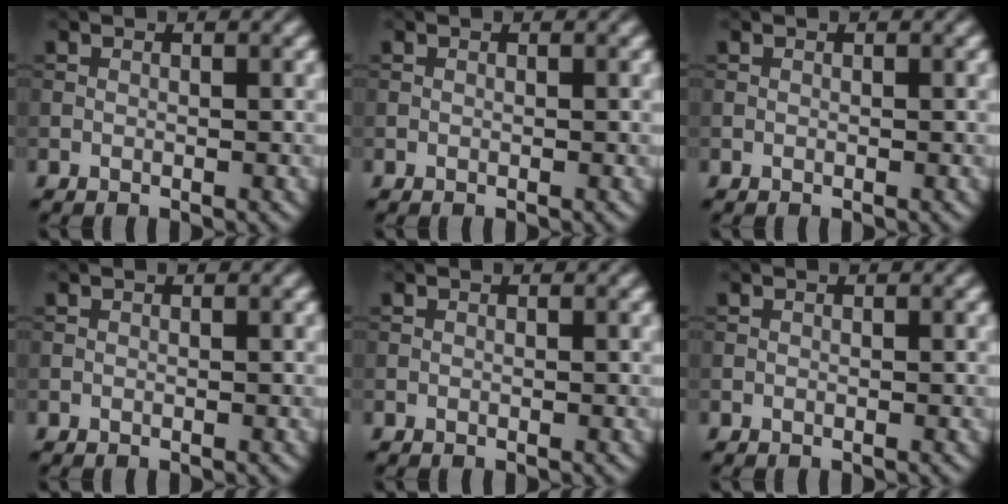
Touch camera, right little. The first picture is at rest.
{"total": 0.0}
{"total": 0.0}
{"total": 0.0}
{"total": 0.0}
{"total": 0.0}